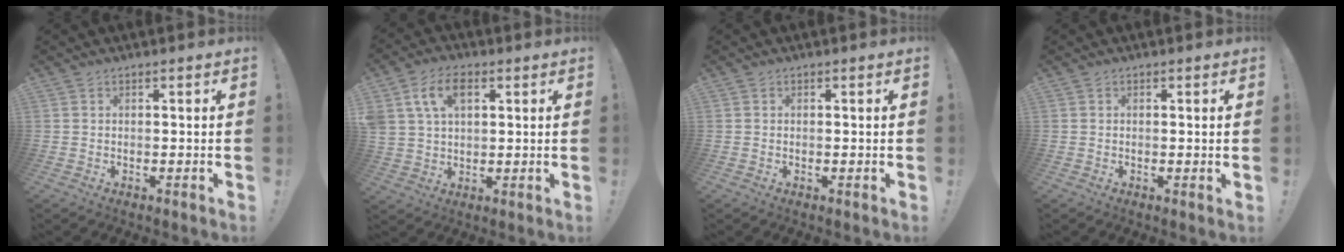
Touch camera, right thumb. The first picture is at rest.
{"total": 10.0, "force": [4.1, 6.4, 6.5], "torque": [-0.128, 0.011, 0.078]}
{"total": 0.0}
{"total": 0.8, "force": [0.3, -0.1, 0.8], "torque": [-0.010, -0.003, 0.004]}